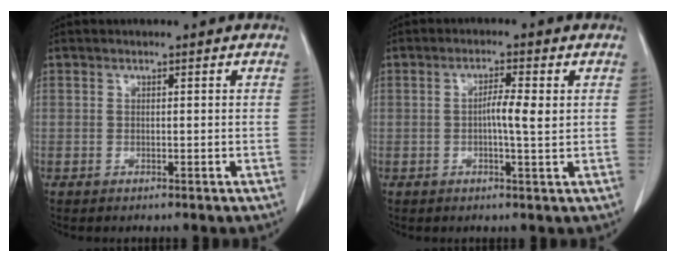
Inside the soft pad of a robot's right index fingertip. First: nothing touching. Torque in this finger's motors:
{"motor_torque": [0.56, -0.07, 0.11, 0.07]}